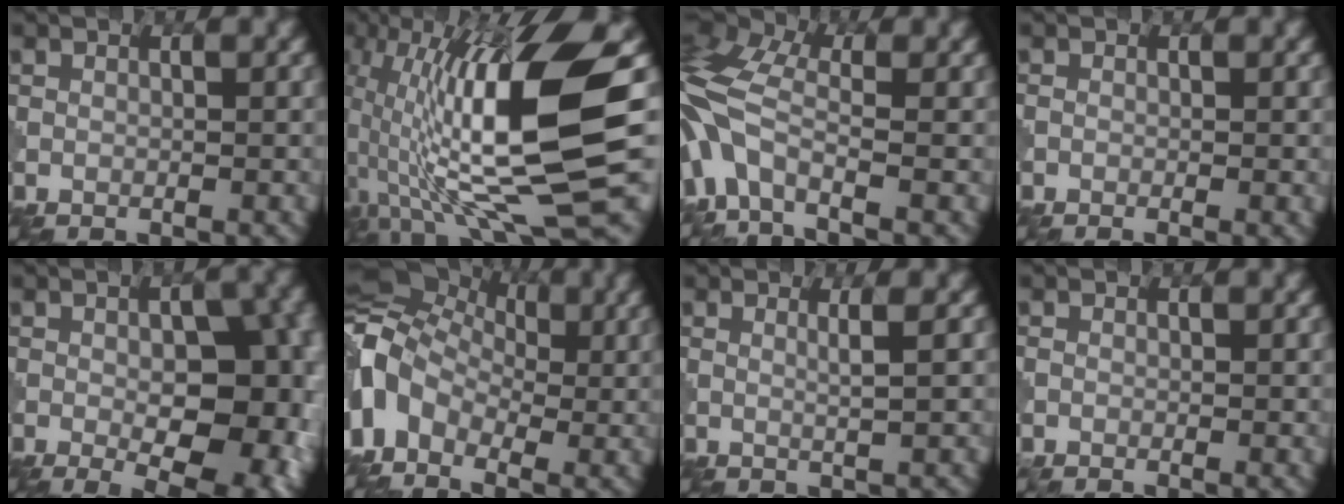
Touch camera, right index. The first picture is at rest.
{"total": 15.0, "force": [0.4, 3.6, 14.5], "torque": [-0.275, 0.015, 0.021]}
{"total": 8.2, "force": [-2.3, 4.0, 6.8], "torque": [-0.163, 0.005, -0.060]}
{"total": 1.2, "force": [-0.4, 0.5, 1.0], "torque": [-0.003, 0.004, -0.010]}
{"total": 11.9, "force": [-2.6, 5.9, 10.0], "torque": [-0.104, -0.014, -0.017]}
{"total": 7.8, "force": [-0.7, 5.9, 5.1], "torque": [-0.118, 0.010, -0.030]}
{"total": 1.1, "force": [0.3, 0.0, 1.1], "torque": [-0.023, 0.009, 0.001]}
{"total": 0.9, "force": [-0.2, 0.3, 0.8], "torque": [-0.006, 0.003, -0.002]}